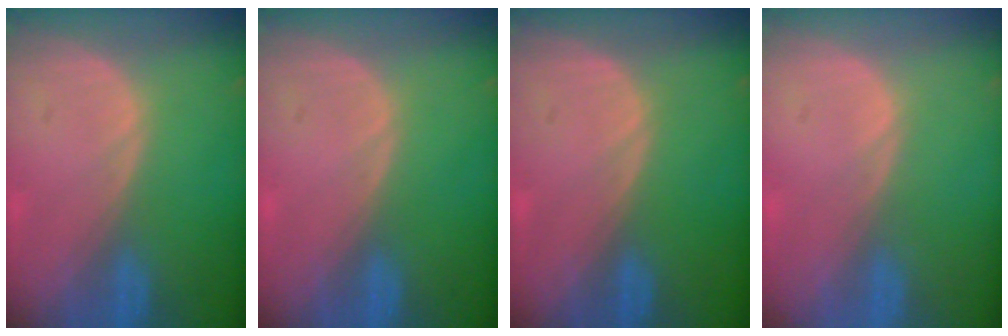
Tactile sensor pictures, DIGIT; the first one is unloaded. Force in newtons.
{"total": 0.0}
{"total": 0.0}
{"total": 0.5, "press": 0.1, "slide": 0.5}